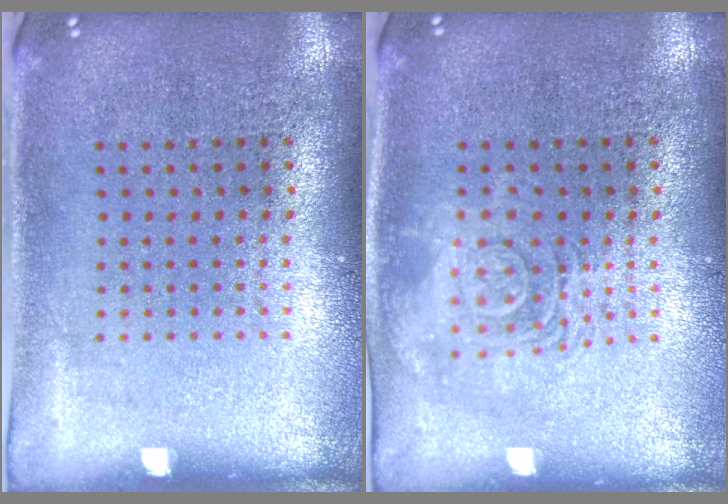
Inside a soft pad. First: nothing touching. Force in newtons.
{"total": 2.8, "press": 2.8, "slide": 0.4}